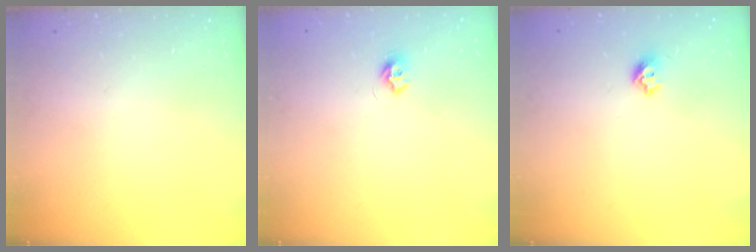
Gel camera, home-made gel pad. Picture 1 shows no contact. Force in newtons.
{"total": 6.4, "press": 6.3, "slide": 0.6}
{"total": 6.0, "press": 5.9, "slide": 0.9}